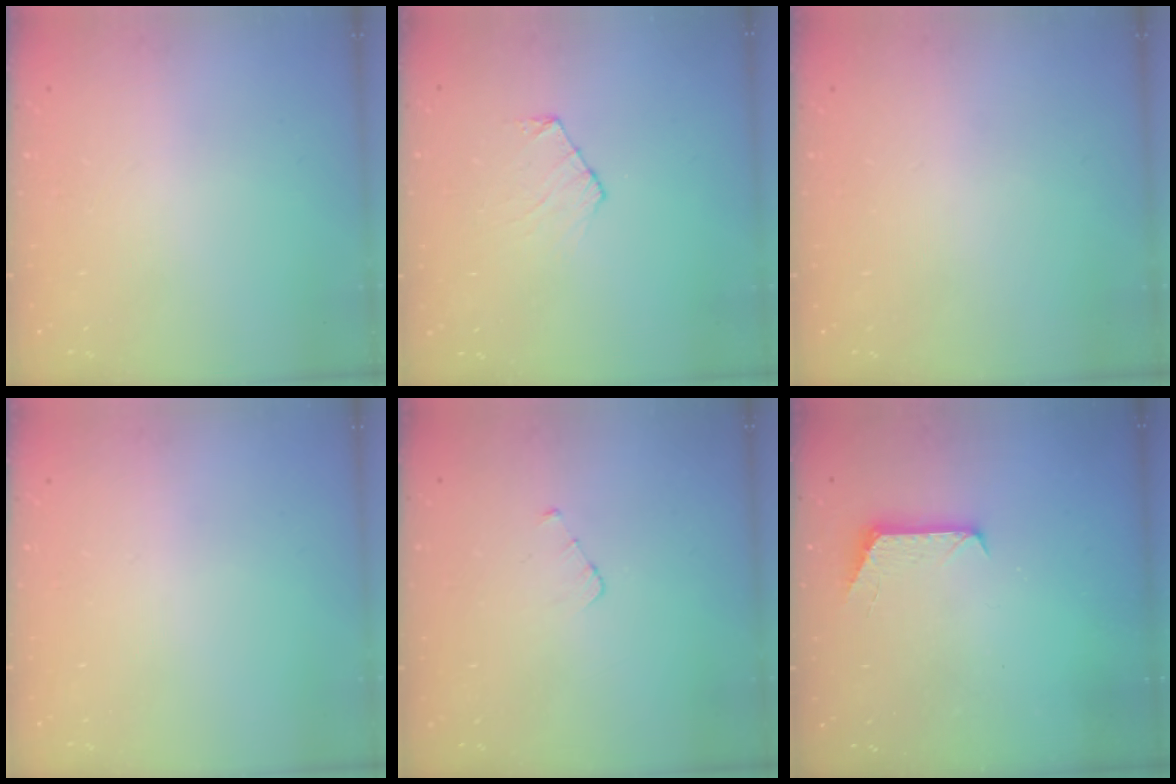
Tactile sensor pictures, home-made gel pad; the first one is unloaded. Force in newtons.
{"total": 7.2, "press": 7.2, "slide": 0.7}
{"total": 0.0}
{"total": 0.0}
{"total": 3.0, "press": 3.0, "slide": 0.3}
{"total": 6.2, "press": 6.2, "slide": 0.5}